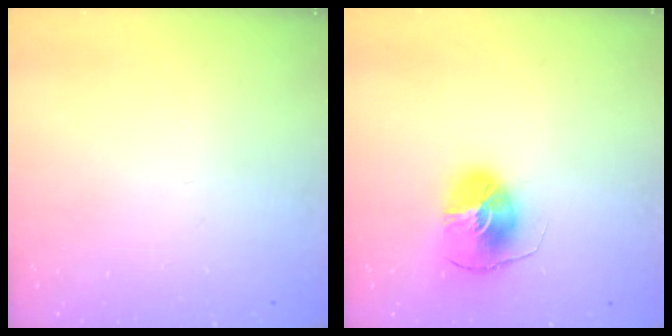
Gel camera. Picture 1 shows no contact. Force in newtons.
{"total": 8.3, "press": 8.2, "slide": 0.9}